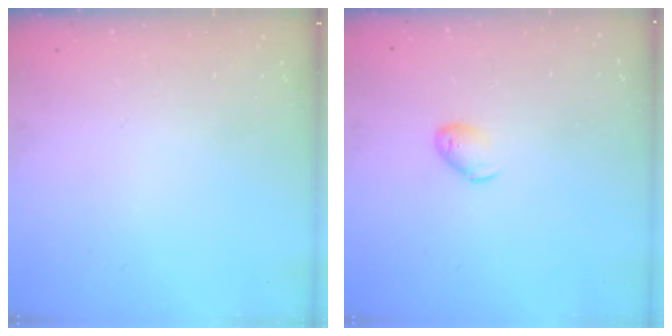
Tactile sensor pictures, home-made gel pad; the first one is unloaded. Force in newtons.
{"total": 5.3, "press": 5.2, "slide": 0.9}